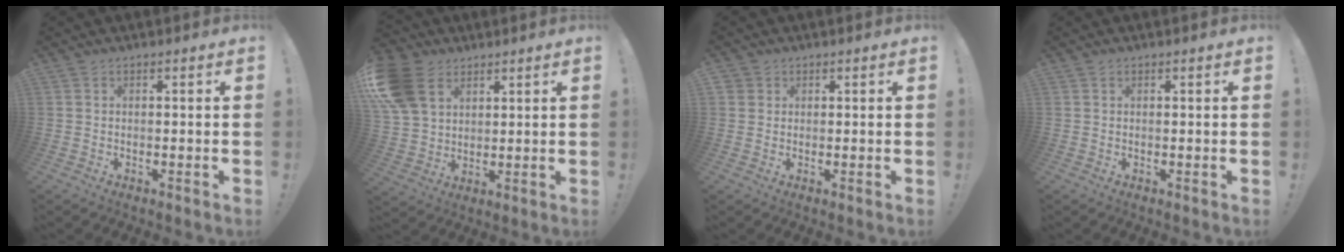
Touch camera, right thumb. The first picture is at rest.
{"total": 14.4, "force": [6.4, 10.6, 7.4], "torque": [-0.149, -0.023, 0.128]}
{"total": 1.9, "force": [1.0, 1.6, 0.3], "torque": [-0.005, -0.001, 0.017]}
{"total": 0.0}